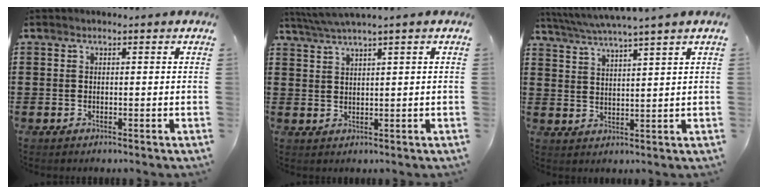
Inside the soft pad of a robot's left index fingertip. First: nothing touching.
{"total": 2.4, "force": [2.0, -0.5, 1.3], "torque": [-0.030, -0.004, 0.036]}
{"total": 3.5, "force": [3.2, -0.8, 1.3], "torque": [-0.039, -0.022, 0.051]}